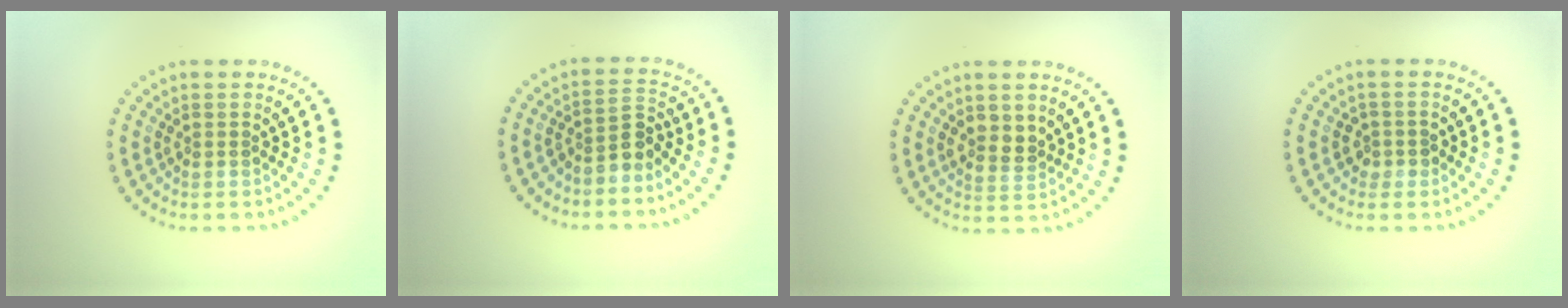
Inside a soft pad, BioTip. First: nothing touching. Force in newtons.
{"total": 2.6, "press": 1.9, "slide": 1.7}
{"total": 2.0, "press": 1.9, "slide": 0.7}
{"total": 1.4, "press": 1.3, "slide": 0.6}